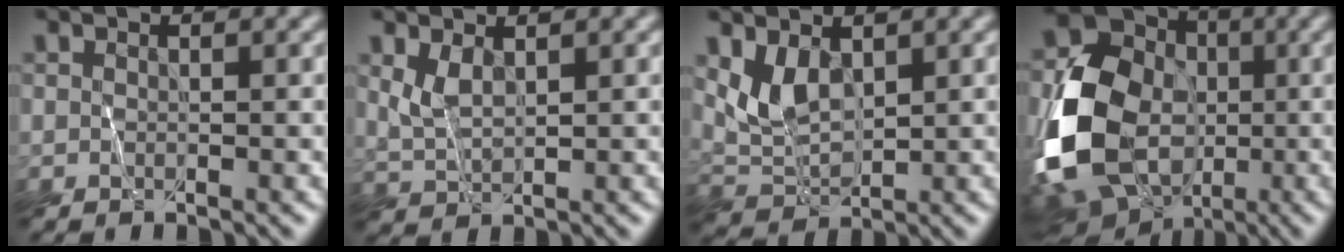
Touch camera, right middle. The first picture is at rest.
{"total": 1.7, "force": [0.7, 1.0, 1.2], "torque": [-0.034, 0.002, 0.029]}
{"total": 3.2, "force": [1.1, 2.0, 2.2], "torque": [-0.048, -0.003, 0.036]}
{"total": 15.3, "force": [-2.5, 12.2, 8.9], "torque": [-0.182, -0.015, -0.037]}